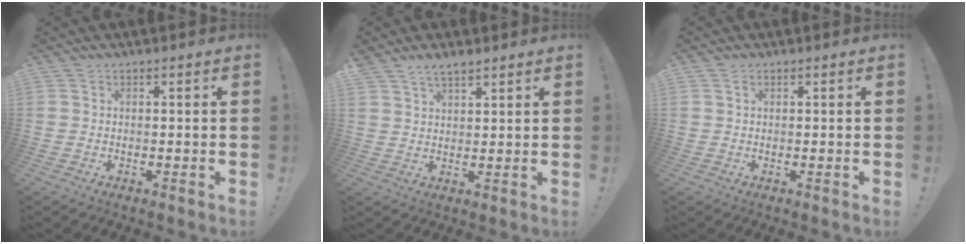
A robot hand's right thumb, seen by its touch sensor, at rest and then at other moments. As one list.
[{"total": 4.2, "force": [3.5, 1.5, 1.8], "torque": [-0.025, -0.021, 0.064]}, {"total": 0.8, "force": [0.4, 0.5, 0.5], "torque": [-0.005, 0.000, 0.007]}]